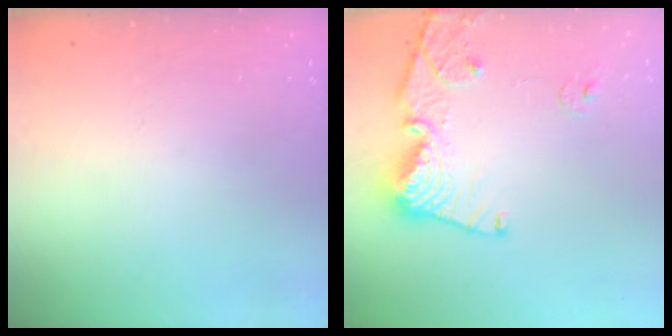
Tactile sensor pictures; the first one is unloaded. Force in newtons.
{"total": 14.7, "press": 14.6, "slide": 1.8}